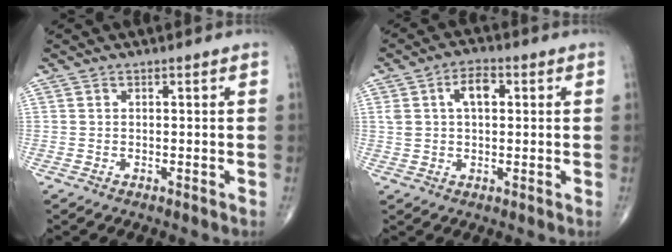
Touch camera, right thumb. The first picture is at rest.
{"total": 6.2, "force": [1.7, 3.5, 4.9], "torque": [-0.084, 0.013, 0.028]}